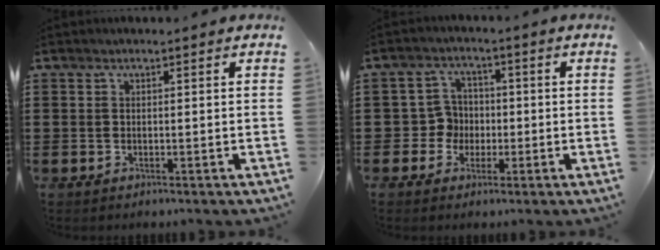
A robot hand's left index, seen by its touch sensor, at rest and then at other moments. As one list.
[{"total": 4.6, "force": [-0.8, 4.4, 1.1], "torque": [-0.038, 0.011, -0.017]}]